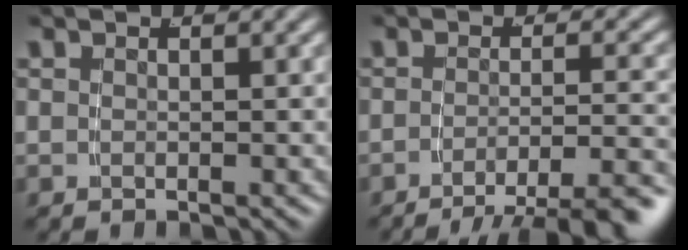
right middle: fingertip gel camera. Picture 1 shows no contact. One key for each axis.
{"total": 7.8, "fx": -5.9, "fy": 2.1, "fz": 4.8, "tx": -0.054, "ty": -0.012, "tz": -0.087}